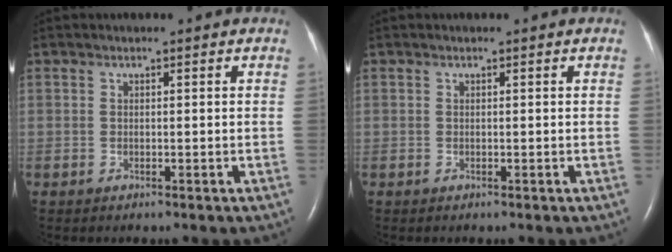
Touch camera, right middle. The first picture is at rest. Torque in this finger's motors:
{"motor_torque": [-0.07, 0.09, -0.05, 0.00]}